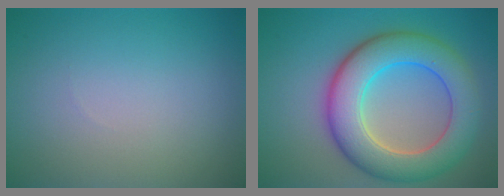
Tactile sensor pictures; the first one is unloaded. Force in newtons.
{"total": 8.8, "press": 8.8, "slide": 0.1}